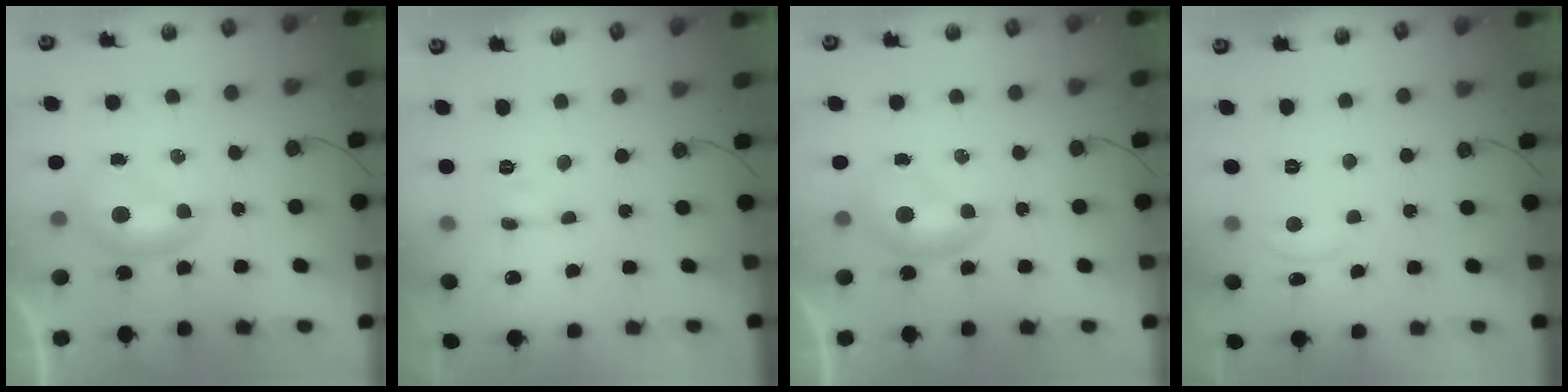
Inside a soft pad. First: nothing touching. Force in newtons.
{"total": 0.9, "press": 0.8, "slide": 0.3}
{"total": 0.0}
{"total": 1.8, "press": 1.8, "slide": 0.4}